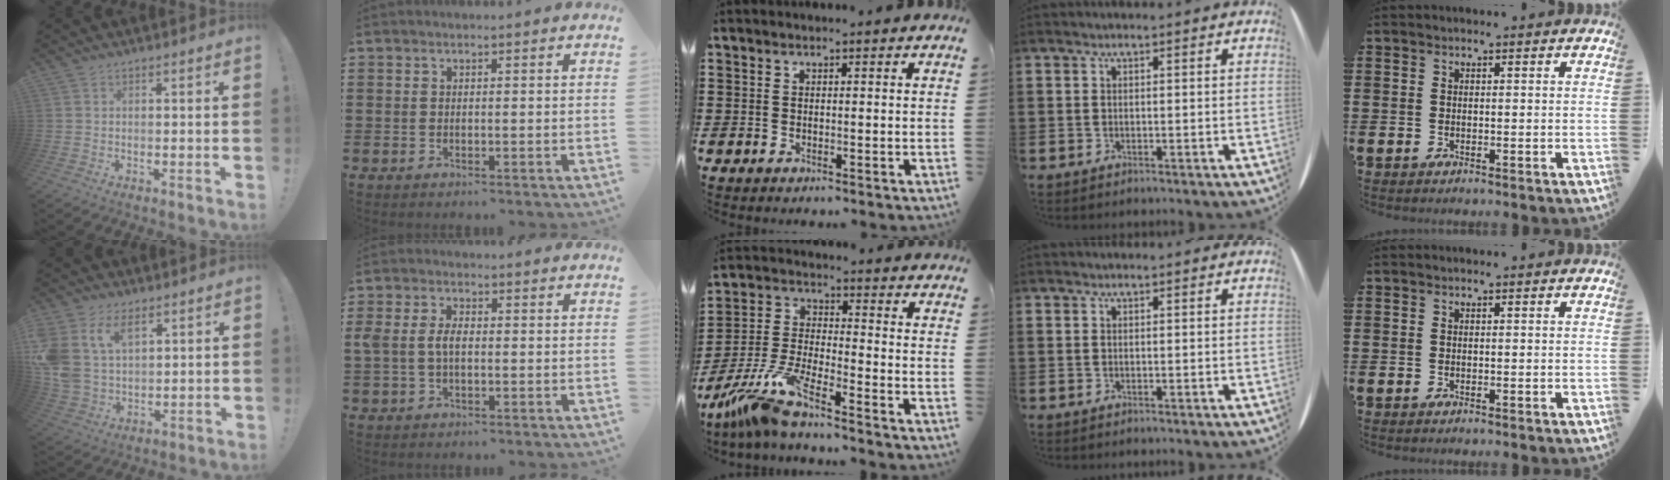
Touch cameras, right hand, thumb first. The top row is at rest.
{"thumb": {"total": 12.8, "force": [6.4, 8.4, 7.2], "torque": [-0.166, -0.031, 0.126]}, "index": {"total": 3.8, "force": [-0.2, 2.2, 3.1], "torque": [-0.083, -0.002, -0.011]}, "middle": {"total": 8.6, "force": [-7.3, 0.1, 4.5], "torque": [-0.121, -0.014, -0.153]}}